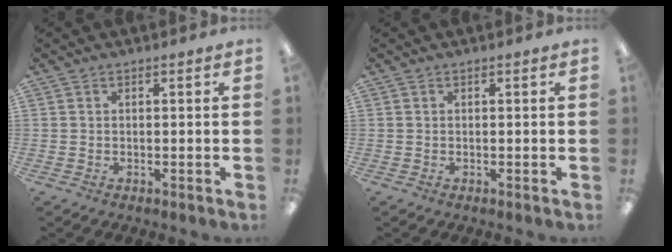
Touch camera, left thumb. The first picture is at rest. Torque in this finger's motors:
{"motor_torque": [0.00, 0.00, -0.16, 0.15, 0.00]}